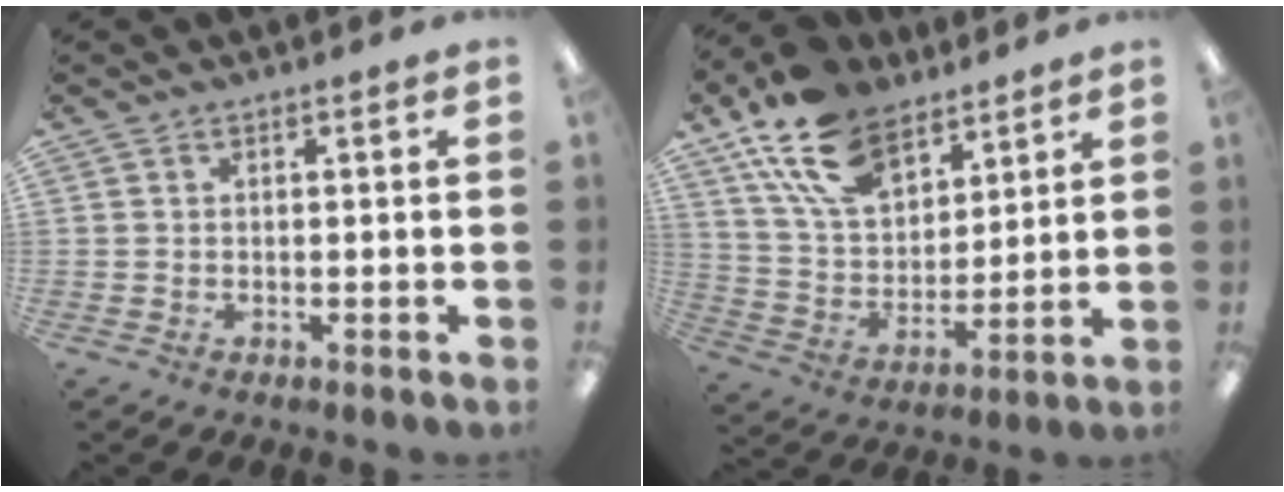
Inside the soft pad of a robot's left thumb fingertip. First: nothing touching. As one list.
[{"total": 17.5, "force": [11.6, 9.8, 8.7], "torque": [-0.172, -0.045, 0.219]}]